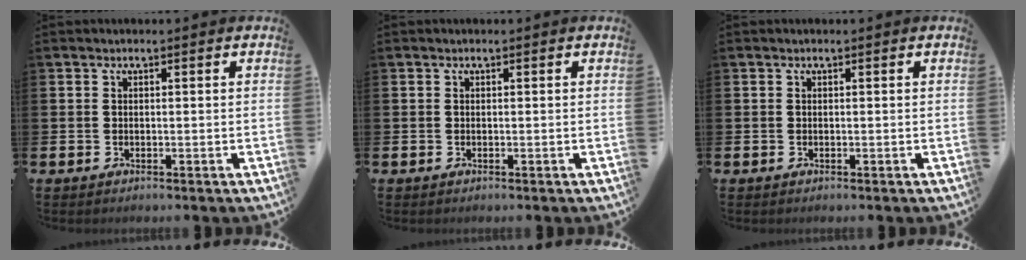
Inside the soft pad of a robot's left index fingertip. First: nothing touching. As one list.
[{"total": 0.0}, {"total": 0.0}]